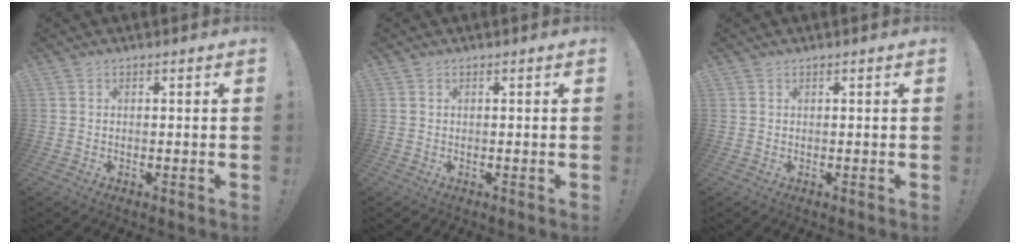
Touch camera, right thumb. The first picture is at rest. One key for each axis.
{"total": 0.0}
{"total": 0.0}